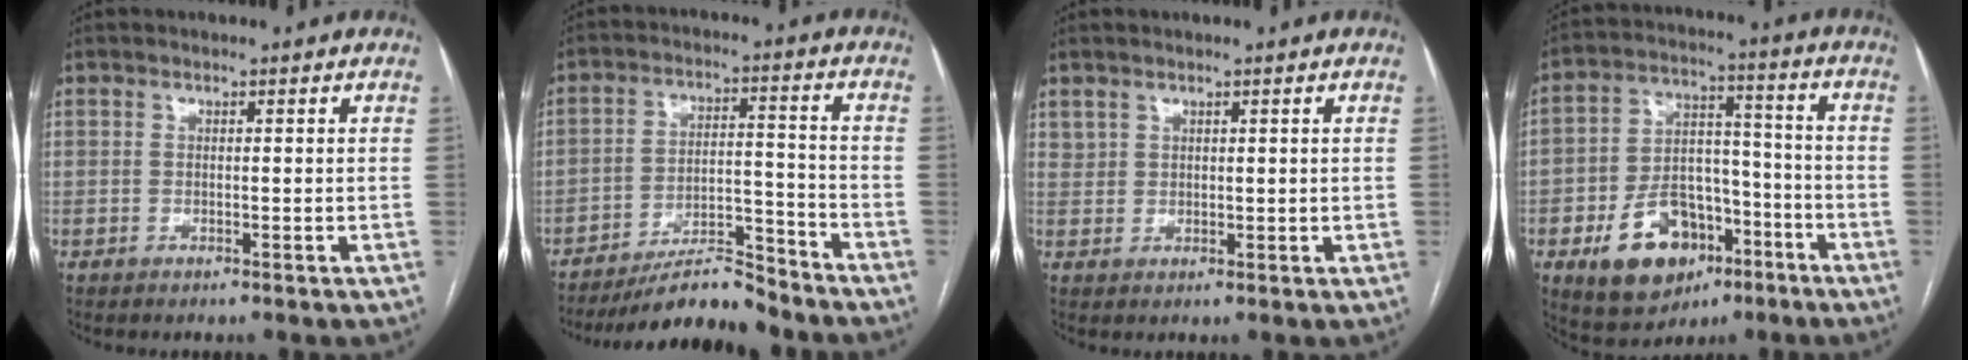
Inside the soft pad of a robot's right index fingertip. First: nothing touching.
{"total": 10.3, "force": [-9.5, 1.5, 3.7], "torque": [-0.053, 0.014, -0.161]}
{"total": 1.9, "force": [1.7, 1.0, 0.3], "torque": [0.003, 0.000, 0.033]}
{"total": 14.5, "force": [-7.0, 9.0, 9.0], "torque": [-0.158, 0.020, -0.105]}